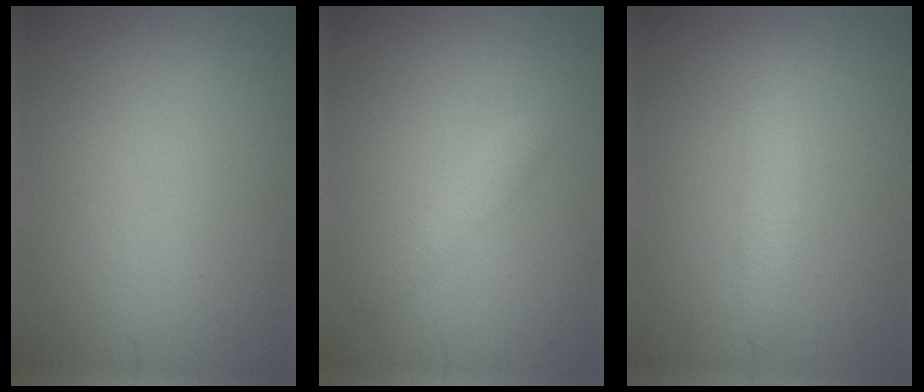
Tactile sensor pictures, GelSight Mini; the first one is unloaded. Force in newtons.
{"total": 1.6, "press": 1.6, "slide": 0.2}
{"total": 1.9, "press": 1.9, "slide": 0.1}